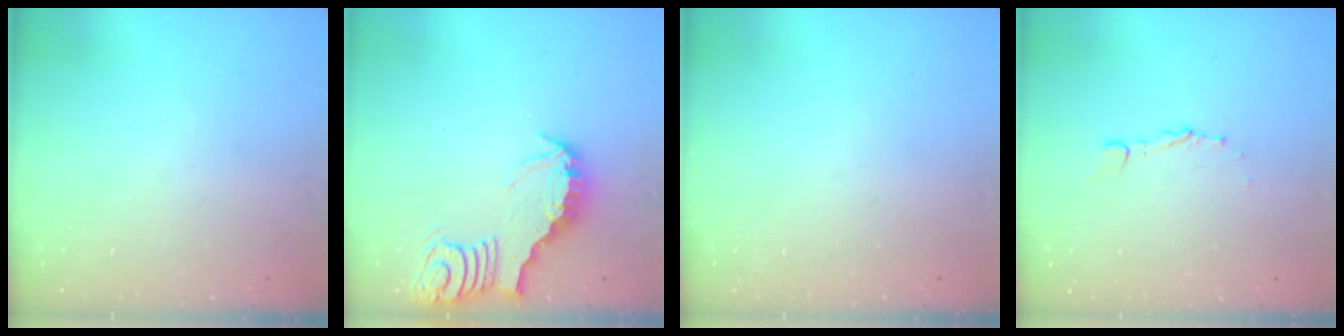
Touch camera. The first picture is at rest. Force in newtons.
{"total": 3.4, "press": 3.3, "slide": 0.4}
{"total": 0.0}
{"total": 3.2, "press": 3.2, "slide": 0.4}